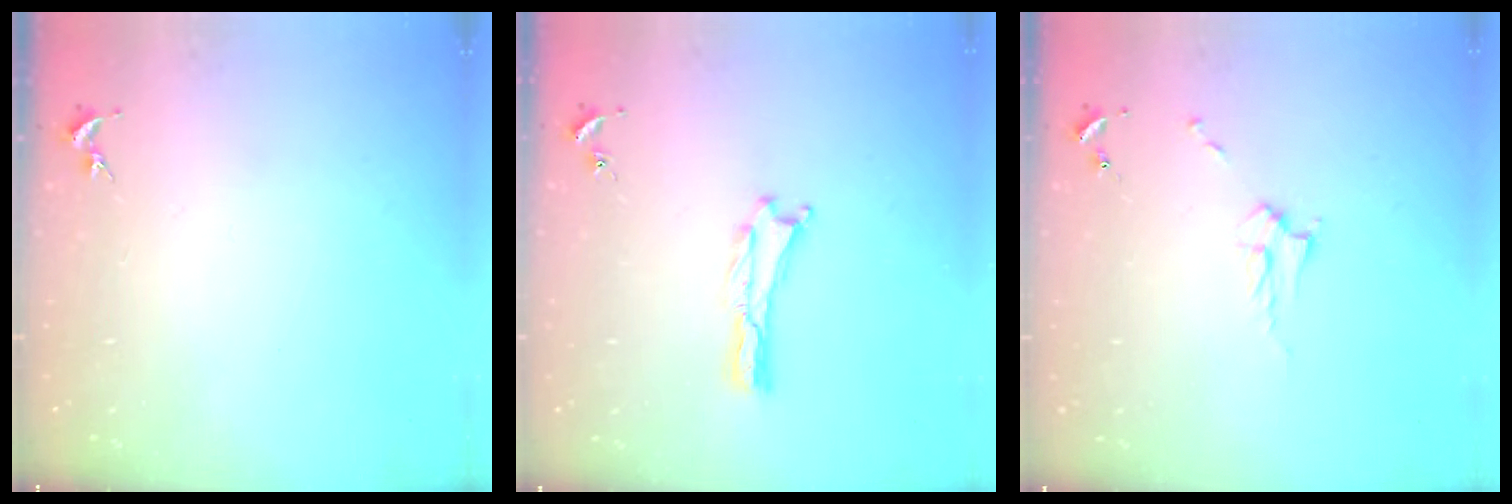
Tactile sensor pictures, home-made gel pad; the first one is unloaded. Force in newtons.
{"total": 0.0}
{"total": 2.9, "press": 2.9, "slide": 0.4}